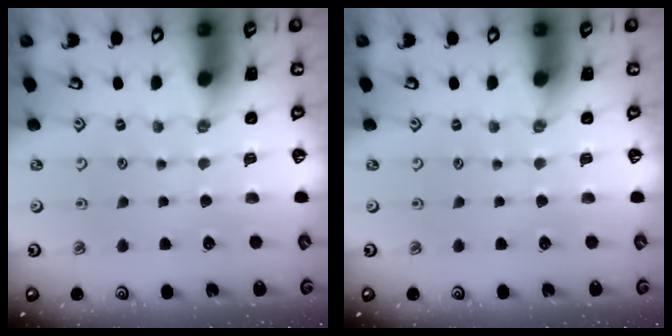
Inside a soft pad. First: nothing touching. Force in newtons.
{"total": 0.0}